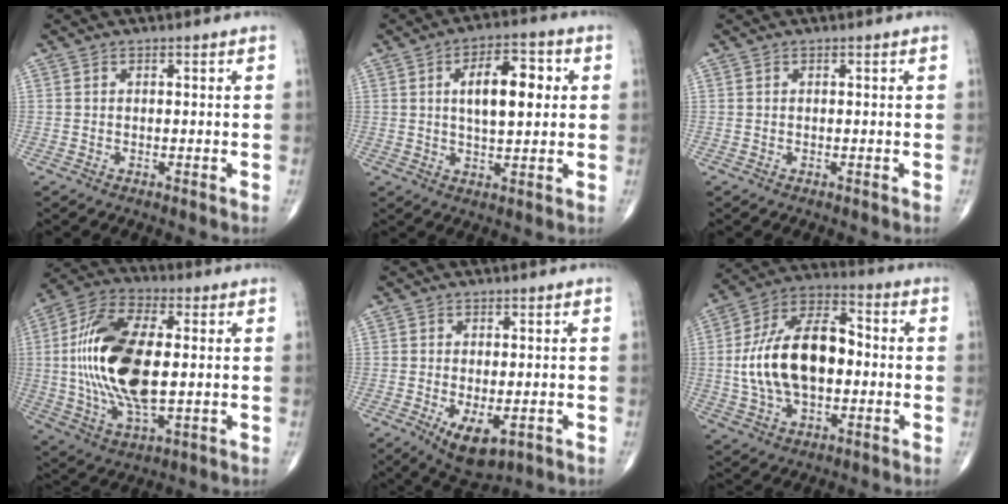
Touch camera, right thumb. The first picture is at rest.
{"total": 9.5, "force": [1.8, 4.1, 8.4], "torque": [-0.114, 0.004, 0.025]}
{"total": 0.0}
{"total": 21.0, "force": [0.9, 10.0, 18.4], "torque": [-0.375, 0.002, 0.016]}
{"total": 7.1, "force": [-2.4, 3.4, 5.7], "torque": [-0.090, -0.013, -0.027]}
{"total": 19.2, "force": [-0.4, 10.9, 15.8], "torque": [-0.280, 0.031, -0.009]}